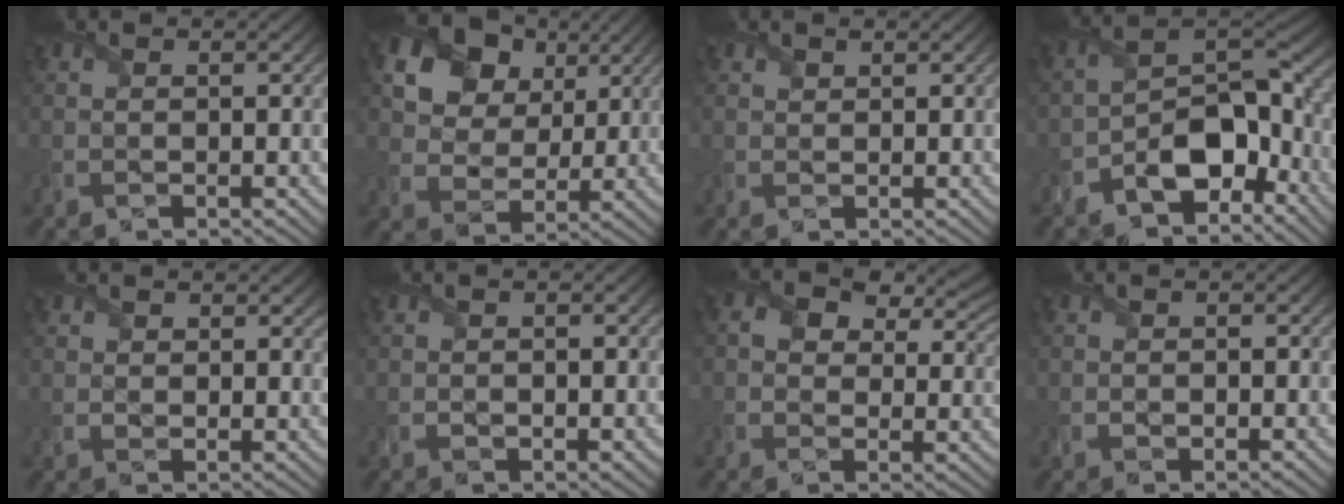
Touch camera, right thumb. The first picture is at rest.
{"total": 16.8, "force": [8.7, 11.9, 8.1], "torque": [-0.201, 0.034, 0.184]}
{"total": 0.7, "force": [0.6, 0.3, 0.1], "torque": [-0.002, -0.001, 0.013]}
{"total": 8.9, "force": [-5.2, 4.4, 5.8], "torque": [-0.085, -0.001, -0.110]}
{"total": 2.6, "force": [1.9, 1.5, 0.9], "torque": [-0.020, -0.003, 0.038]}
{"total": 0.8, "force": [-0.1, 0.5, 0.7], "torque": [-0.010, -0.004, 0.002]}
{"total": 7.7, "force": [3.9, 5.1, 4.4], "torque": [-0.085, -0.002, 0.065]}
{"total": 0.5, "force": [-0.1, 0.2, 0.5], "torque": [-0.007, -0.001, 0.001]}